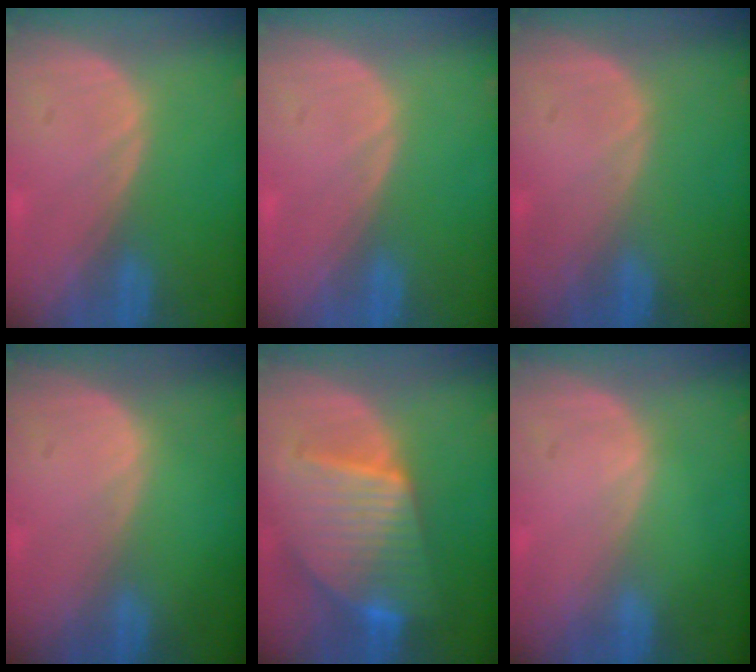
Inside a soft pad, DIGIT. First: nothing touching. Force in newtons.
{"total": 0.0}
{"total": 0.0}
{"total": 0.0}
{"total": 10.1, "press": 10.0, "slide": 0.7}
{"total": 0.0}